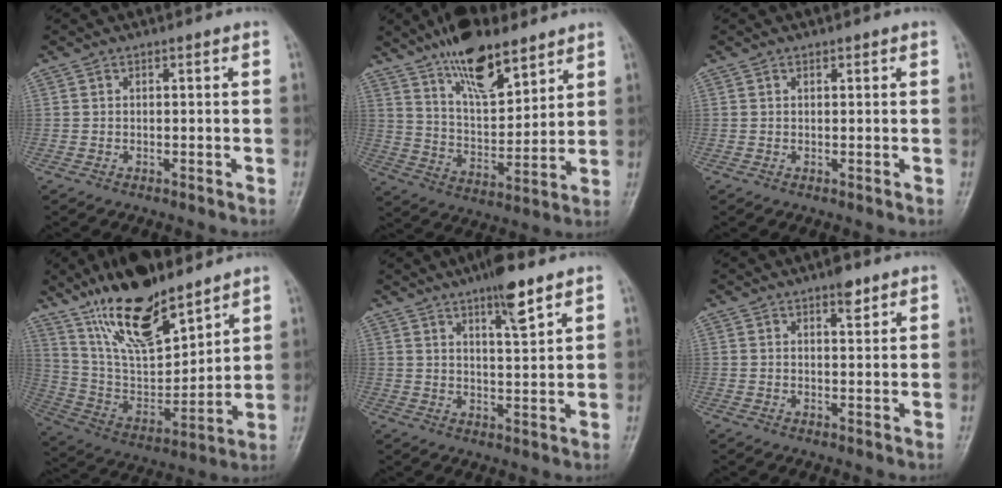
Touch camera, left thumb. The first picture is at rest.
{"total": 15.4, "force": [10.5, 6.1, 9.5], "torque": [-0.129, -0.061, 0.190]}
{"total": 0.8, "force": [0.4, 0.6, 0.5], "torque": [-0.001, -0.001, 0.004]}
{"total": 21.1, "force": [14.4, 7.6, 13.4], "torque": [-0.202, -0.068, 0.271]}
{"total": 7.5, "force": [4.9, 1.4, 5.4], "torque": [-0.081, -0.027, 0.079]}
{"total": 3.1, "force": [2.0, 1.2, 2.0], "torque": [-0.019, -0.010, 0.028]}